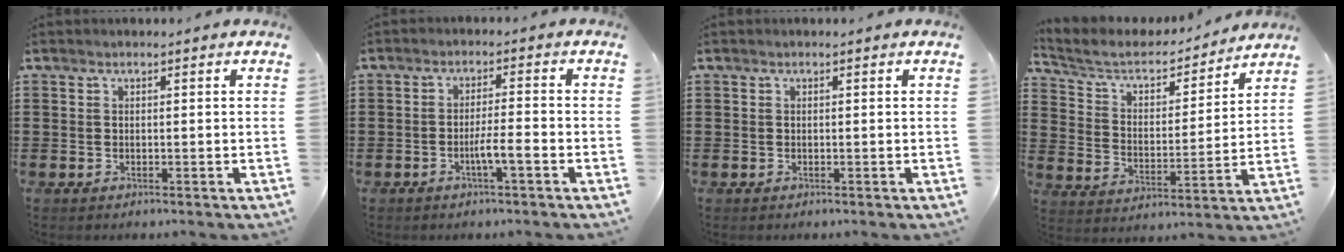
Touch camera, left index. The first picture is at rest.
{"total": 3.9, "force": [-1.8, 0.2, 3.4], "torque": [-0.066, -0.003, -0.037]}
{"total": 0.0}
{"total": 5.6, "force": [4.8, 2.3, 1.9], "torque": [-0.066, -0.033, 0.076]}